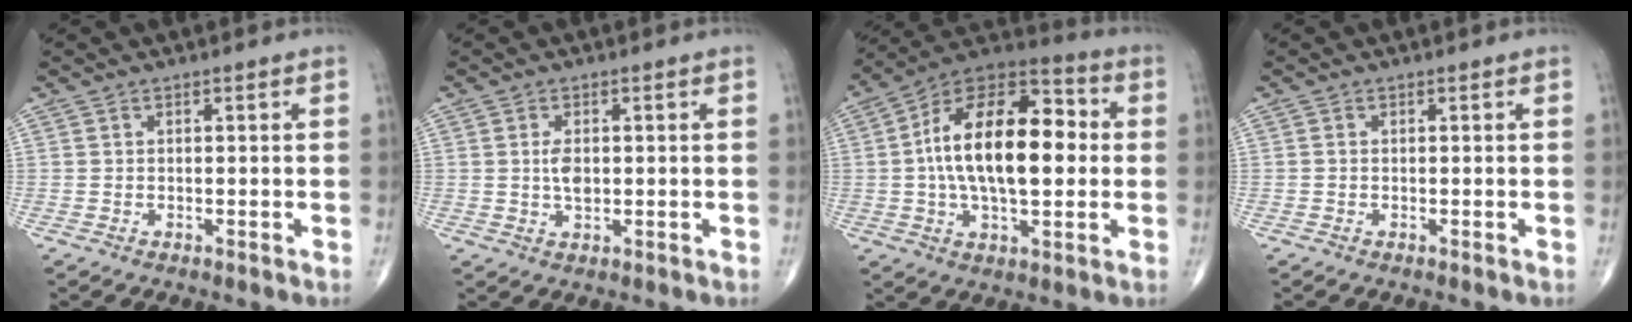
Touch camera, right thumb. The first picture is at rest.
{"total": 3.1, "force": [0.2, 1.7, 2.7], "torque": [-0.047, -0.003, 0.006]}
{"total": 21.7, "force": [0.8, 10.9, 18.7], "torque": [-0.297, 0.031, 0.004]}
{"total": 0.0}